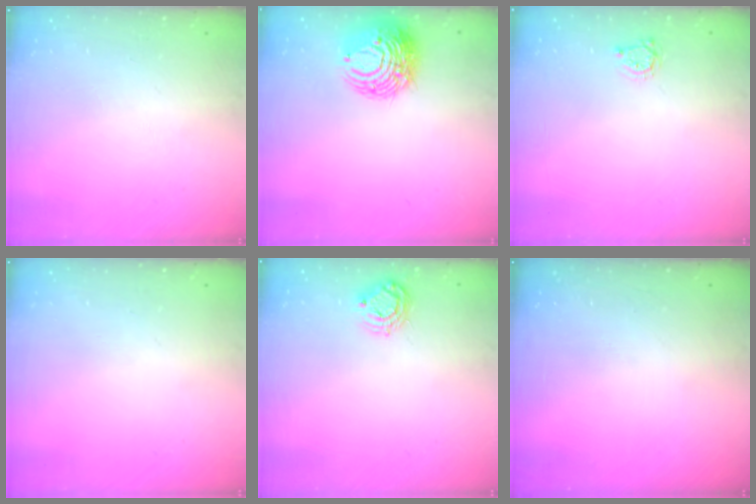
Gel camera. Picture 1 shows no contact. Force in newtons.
{"total": 11.7, "press": 11.6, "slide": 1.3}
{"total": 3.4, "press": 3.4, "slide": 0.4}
{"total": 0.0}
{"total": 6.6, "press": 6.6, "slide": 0.4}
{"total": 0.0}